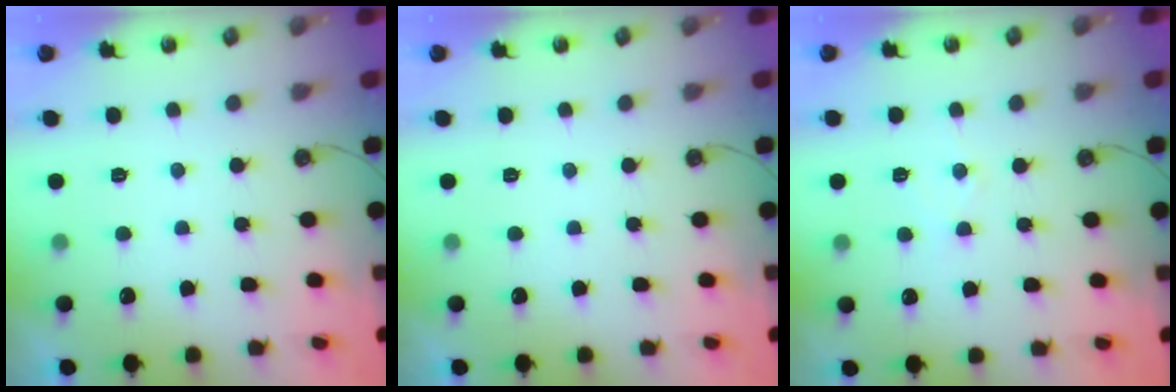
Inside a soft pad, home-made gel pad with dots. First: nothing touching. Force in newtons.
{"total": 0.0}
{"total": 5.5, "press": 5.5, "slide": 0.5}